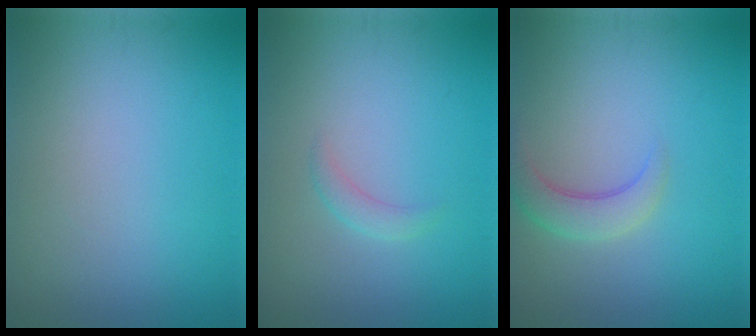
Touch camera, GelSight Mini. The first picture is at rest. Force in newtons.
{"total": 1.2, "press": 1.2, "slide": 0.1}
{"total": 2.7, "press": 2.7, "slide": 0.3}